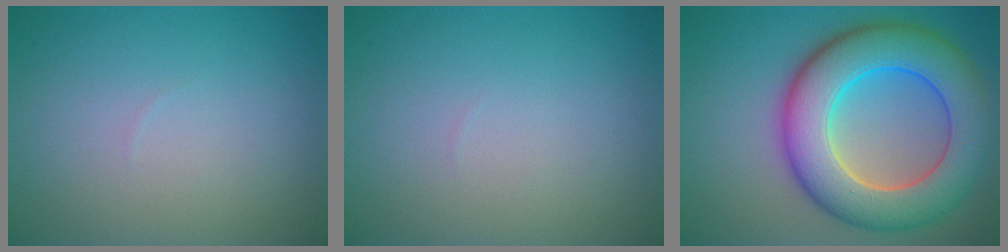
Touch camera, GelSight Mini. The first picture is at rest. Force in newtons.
{"total": 0.0}
{"total": 11.2, "press": 11.2, "slide": 0.5}